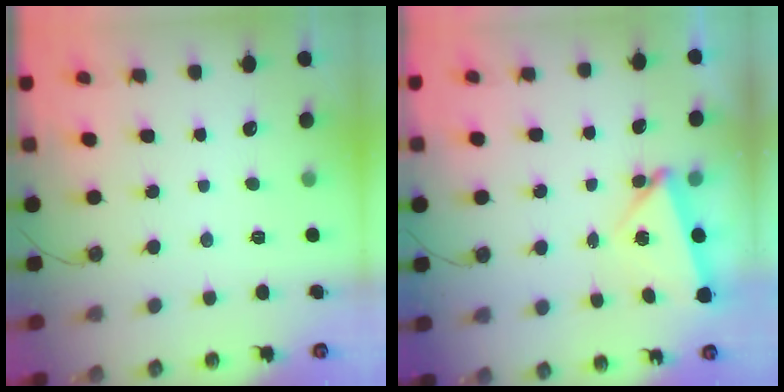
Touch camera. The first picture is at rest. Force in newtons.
{"total": 5.0, "press": 4.9, "slide": 1.0}